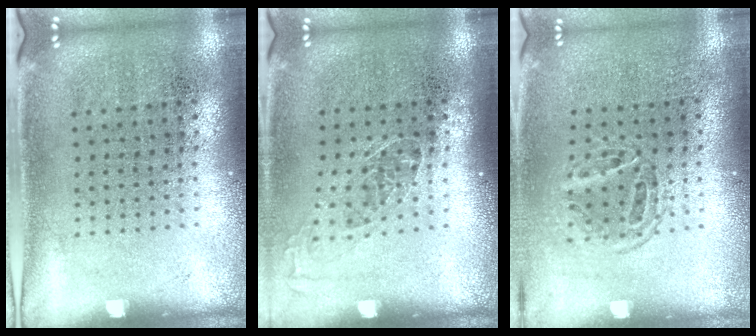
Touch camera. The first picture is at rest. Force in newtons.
{"total": 1.0, "press": 0.9, "slide": 0.5}
{"total": 1.4, "press": 1.1, "slide": 0.8}